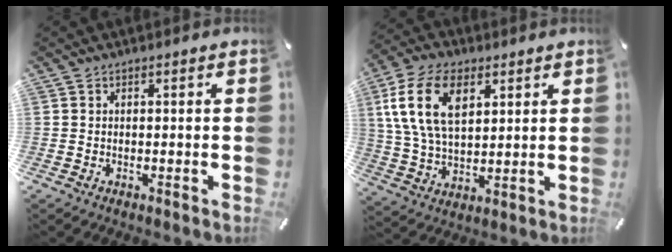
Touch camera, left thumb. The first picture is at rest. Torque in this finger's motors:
{"motor_torque": [0.70, 0.47, 1.97, -0.80, 0.28]}